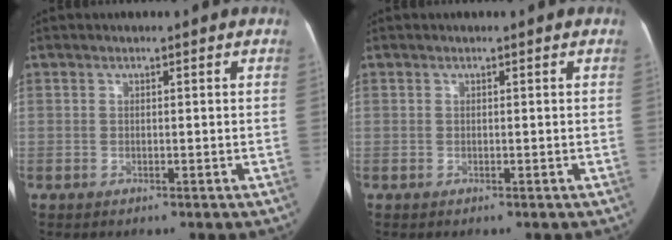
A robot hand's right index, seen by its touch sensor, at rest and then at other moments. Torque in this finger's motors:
{"motor_torque": [0.00, 0.00, 0.00, 0.00]}